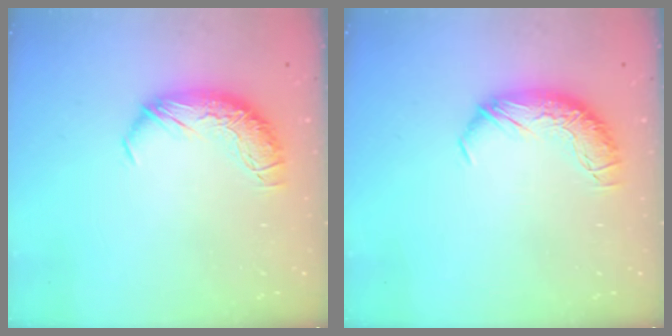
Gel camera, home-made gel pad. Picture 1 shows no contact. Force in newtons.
{"total": 0.0}